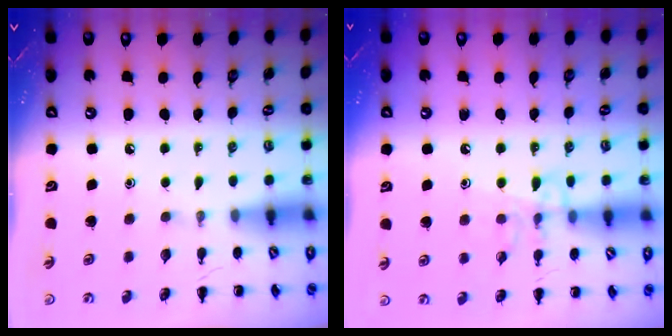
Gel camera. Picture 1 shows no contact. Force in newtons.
{"total": 10.4, "press": 10.3, "slide": 1.0}